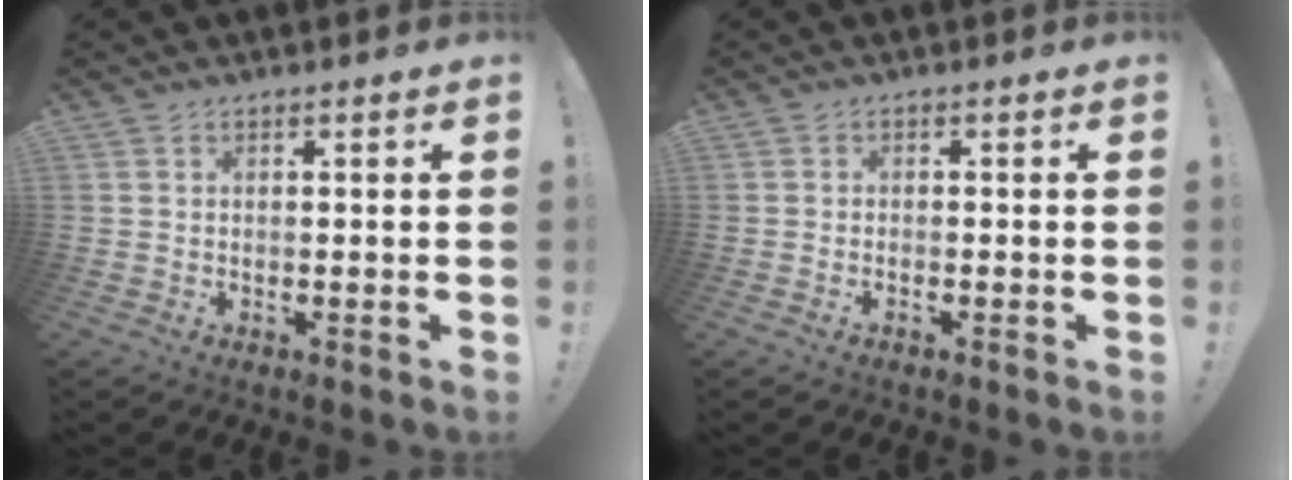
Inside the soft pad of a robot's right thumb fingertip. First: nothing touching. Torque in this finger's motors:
{"motor_torque": [-0.45, 0.11, -0.27, 0.11, -0.01]}